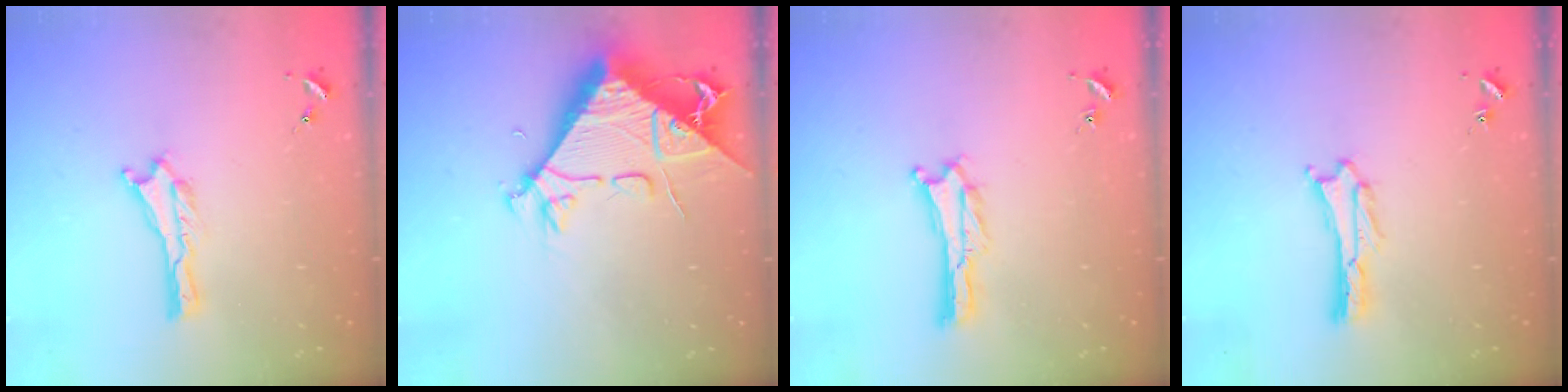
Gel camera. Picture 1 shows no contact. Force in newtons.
{"total": 10.1, "press": 10.0, "slide": 1.2}
{"total": 0.0}
{"total": 0.0}